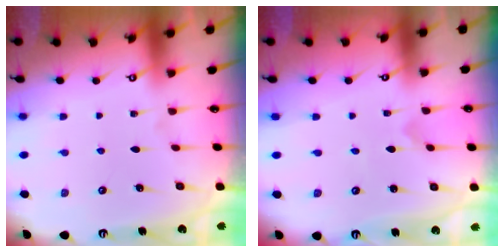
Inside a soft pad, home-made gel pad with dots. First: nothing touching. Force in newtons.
{"total": 0.0}